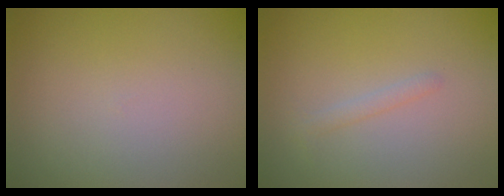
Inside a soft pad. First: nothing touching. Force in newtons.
{"total": 0.9, "press": 0.9, "slide": 0.1}